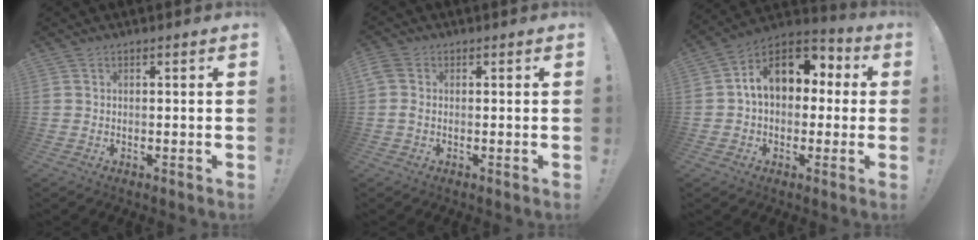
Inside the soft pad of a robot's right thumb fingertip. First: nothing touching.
{"total": 3.0, "force": [0.2, 2.1, 2.2], "torque": [-0.049, 0.004, 0.004]}
{"total": 14.3, "force": [3.3, 10.1, 9.5], "torque": [-0.135, 0.007, 0.063]}